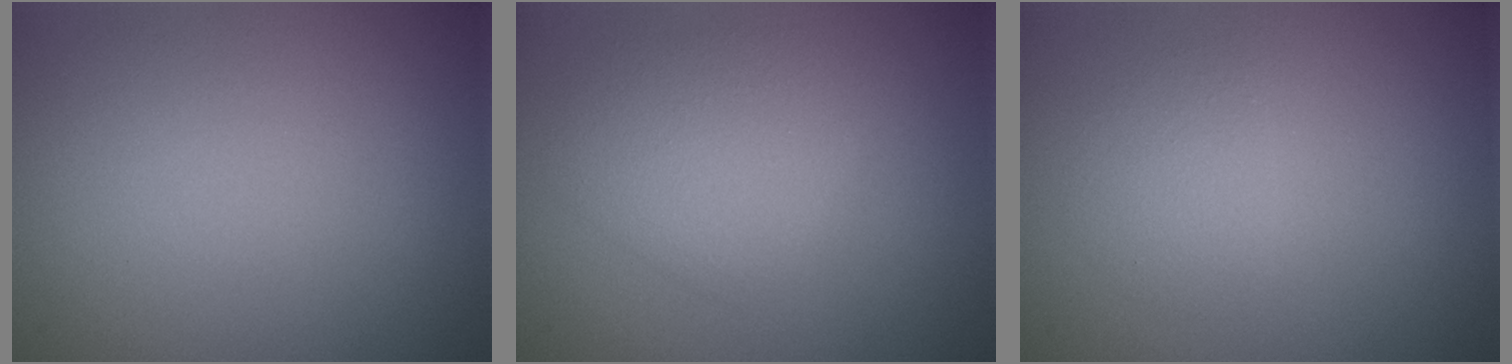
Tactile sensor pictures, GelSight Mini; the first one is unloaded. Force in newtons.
{"total": 2.8, "press": 2.8, "slide": 0.1}
{"total": 1.6, "press": 1.6, "slide": 0.0}